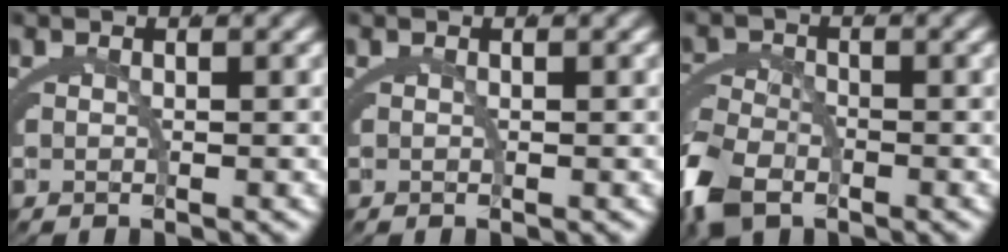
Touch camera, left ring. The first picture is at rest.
{"total": 0.0}
{"total": 4.1, "force": [-2.5, 2.4, 2.2], "torque": [-0.050, -0.016, -0.034]}